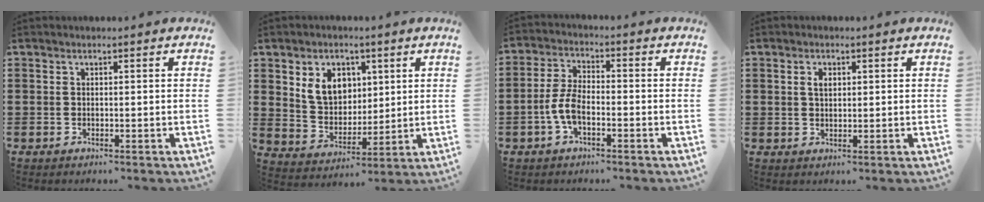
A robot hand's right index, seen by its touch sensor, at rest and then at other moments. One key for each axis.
{"total": 7.1, "fx": 2.9, "fy": 5.5, "fz": 3.3, "tx": -0.082, "ty": 0.015, "tz": 0.055}
{"total": 5.5, "fx": -1.9, "fy": 2.5, "fz": 4.5, "tx": -0.112, "ty": -0.003, "tz": -0.044}
{"total": 1.8, "fx": 0.7, "fy": 0.9, "fz": 1.5, "tx": -0.031, "ty": 0.007, "tz": 0.013}